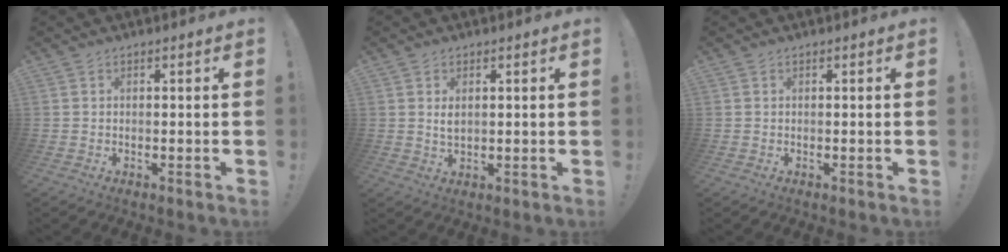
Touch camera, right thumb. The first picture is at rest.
{"total": 2.6, "force": [0.9, 1.3, 2.0], "torque": [-0.027, -0.005, 0.013]}
{"total": 0.0}